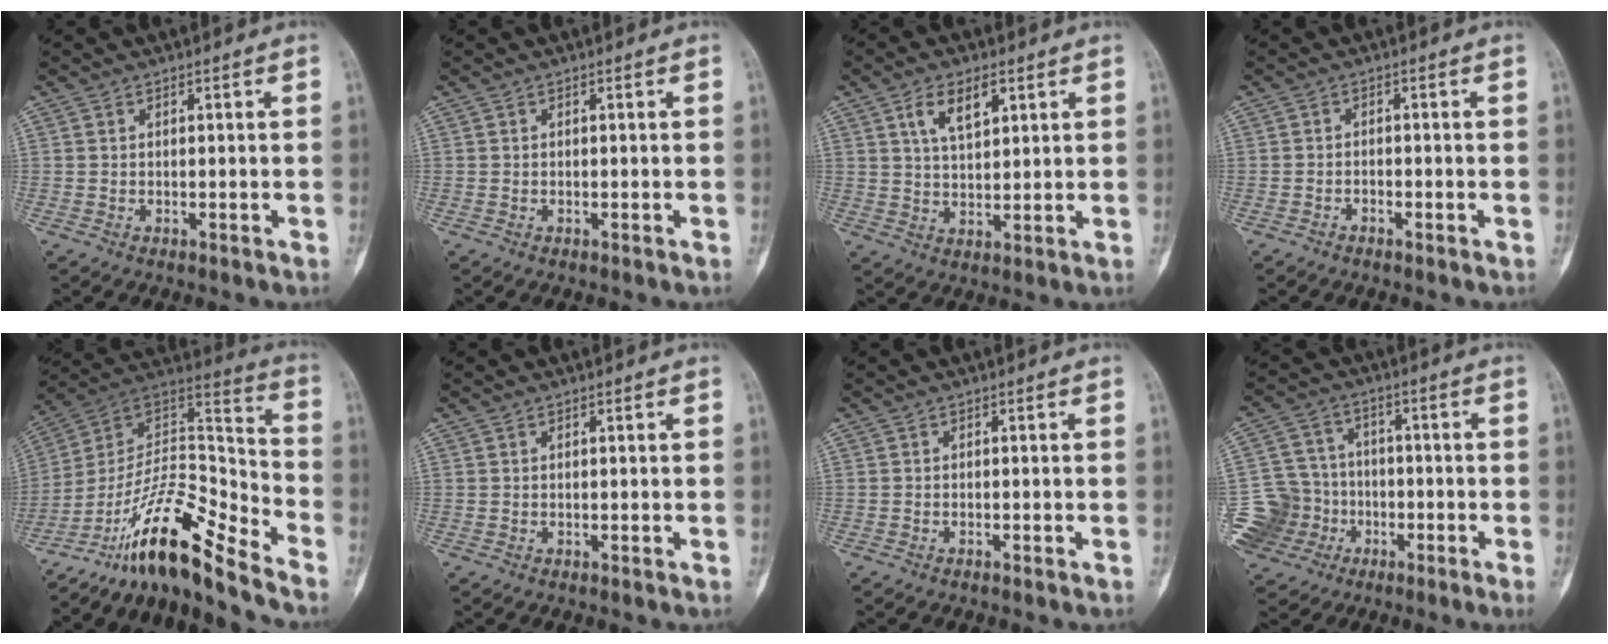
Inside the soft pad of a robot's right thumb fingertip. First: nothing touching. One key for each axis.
{"total": 0.0}
{"total": 7.0, "fx": 3.4, "fy": 3.4, "fz": 5.1, "tx": -0.081, "ty": -0.014, "tz": 0.063}
{"total": 1.0, "fx": -0.8, "fy": 0.4, "fz": 0.3, "tx": -0.010, "ty": 0.007, "tz": -0.016}
{"total": 18.7, "fx": -14.5, "fy": 3.5, "fz": 11.2, "tx": -0.179, "ty": 0.119, "tz": -0.256}
{"total": 0.0}
{"total": 0.9, "fx": -0.7, "fy": 0.1, "fz": 0.5, "tx": -0.012, "ty": 0.003, "tz": -0.006}
{"total": 11.9, "fx": -4.8, "fy": 10.4, "fz": 3.2, "tx": -0.059, "ty": 0.047, "tz": -0.083}